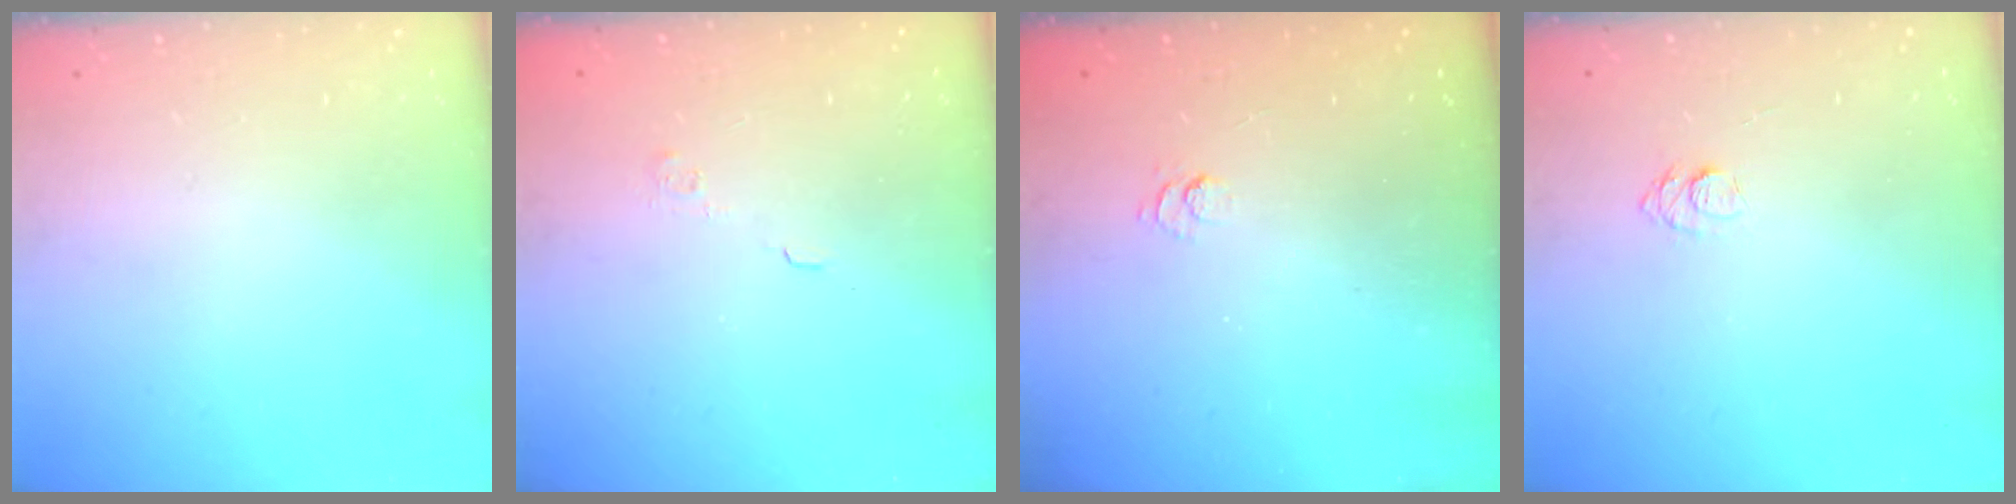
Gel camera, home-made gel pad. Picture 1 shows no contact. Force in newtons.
{"total": 3.6, "press": 3.5, "slide": 0.9}
{"total": 2.5, "press": 2.0, "slide": 1.4}
{"total": 5.0, "press": 5.0, "slide": 0.5}